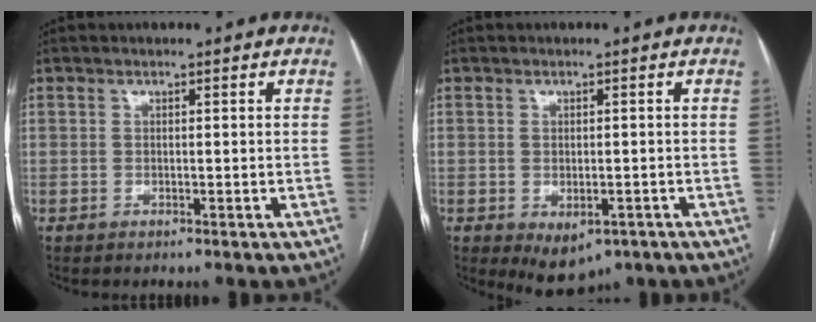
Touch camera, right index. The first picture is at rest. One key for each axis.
{"total": 5.2, "fx": -2.6, "fy": 3.1, "fz": 3.3, "tx": -0.044, "ty": -0.005, "tz": -0.027}